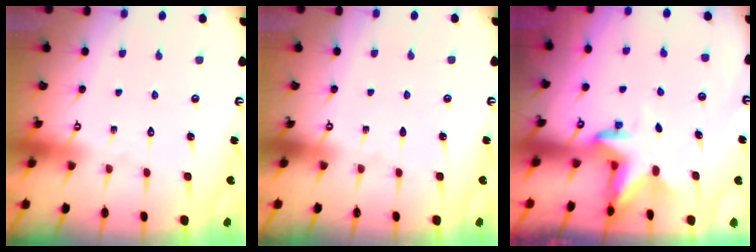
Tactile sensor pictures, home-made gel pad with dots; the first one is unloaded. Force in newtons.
{"total": 0.0}
{"total": 2.9, "press": 2.9, "slide": 0.1}